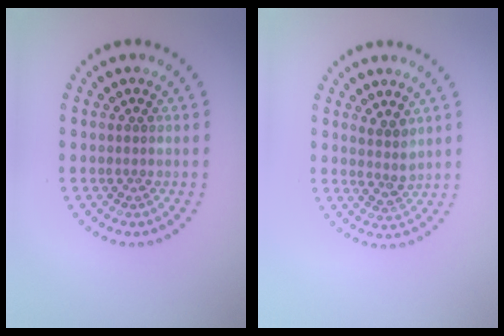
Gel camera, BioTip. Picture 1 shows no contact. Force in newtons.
{"total": 2.0, "press": 1.6, "slide": 1.2}